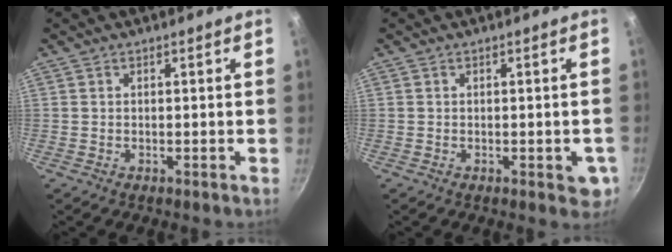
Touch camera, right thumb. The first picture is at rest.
{"total": 4.1, "force": [-1.1, 1.7, 3.5], "torque": [-0.031, -0.004, -0.014]}